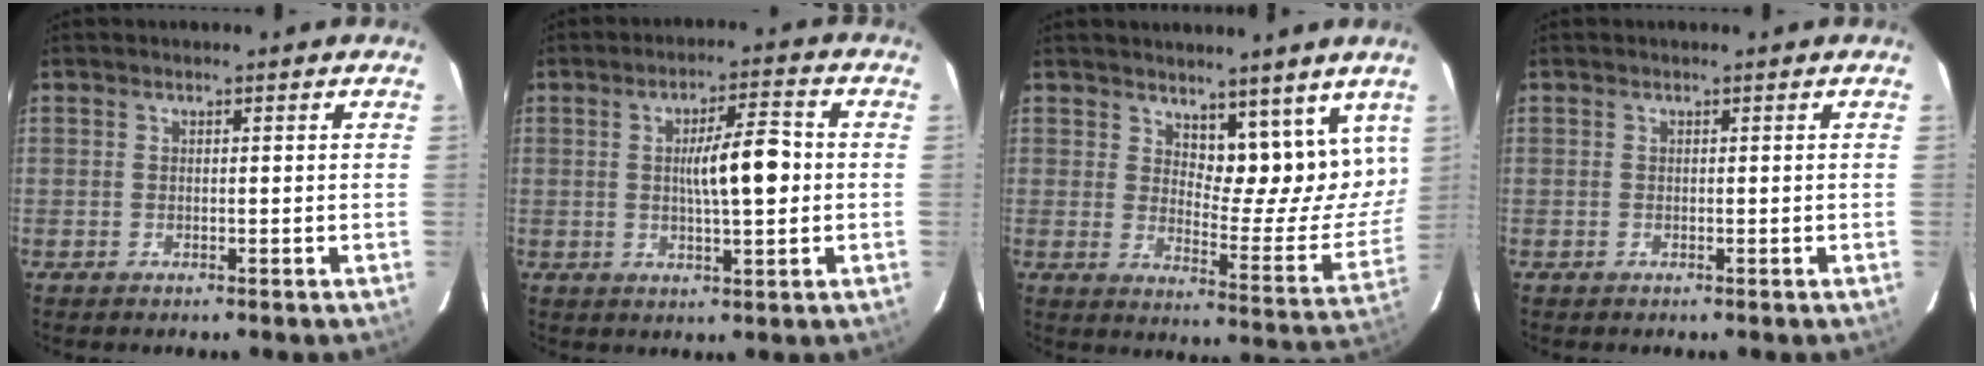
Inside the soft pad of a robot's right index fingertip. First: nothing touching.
{"total": 7.8, "force": [0.2, 1.3, 7.7], "torque": [-0.129, 0.010, 0.003]}
{"total": 11.6, "force": [8.6, 4.3, 6.4], "torque": [-0.074, -0.020, 0.123]}
{"total": 0.0}